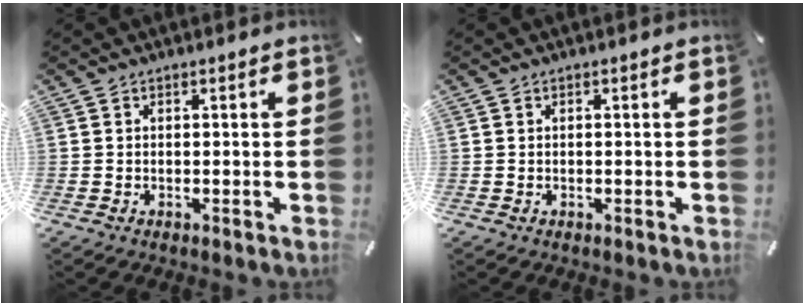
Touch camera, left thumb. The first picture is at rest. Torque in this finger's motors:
{"motor_torque": [0.00, 0.00, 0.00, 0.00, 0.00]}